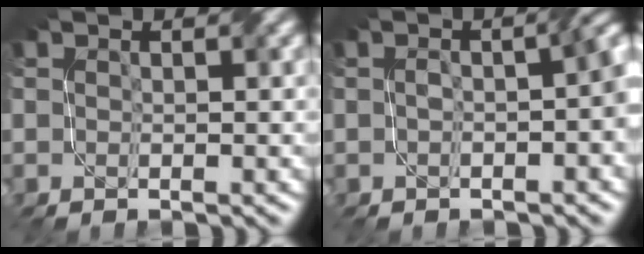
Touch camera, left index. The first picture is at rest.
{"total": 4.4, "force": [-0.8, 1.6, 4.1], "torque": [-0.058, 0.007, -0.011]}